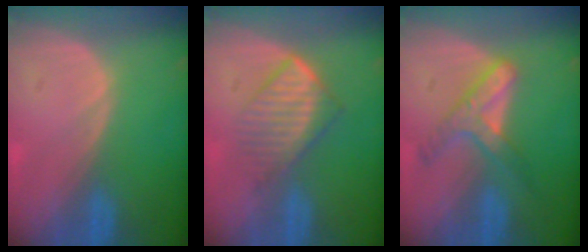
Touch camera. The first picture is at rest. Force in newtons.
{"total": 6.9, "press": 6.0, "slide": 3.5}
{"total": 6.0, "press": 5.6, "slide": 2.4}